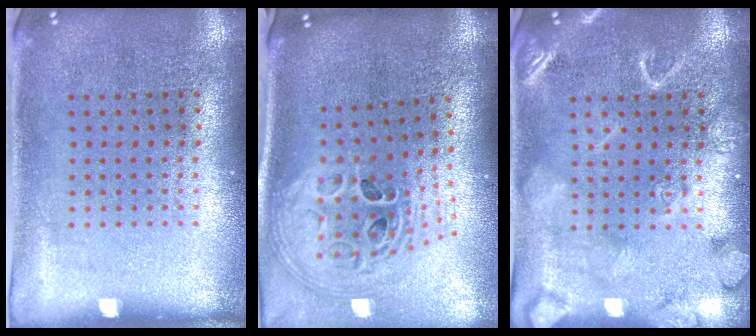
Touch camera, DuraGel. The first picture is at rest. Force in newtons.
{"total": 2.3, "press": 1.7, "slide": 1.6}
{"total": 3.6, "press": 3.6, "slide": 0.5}